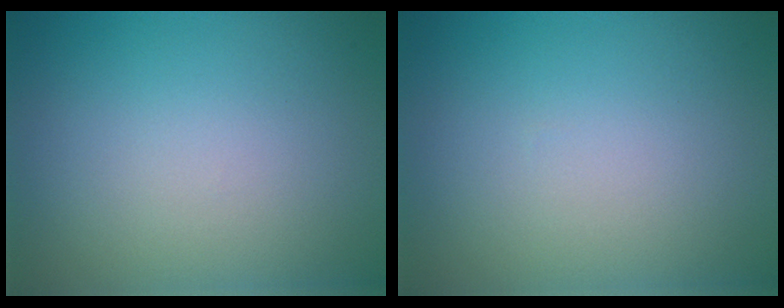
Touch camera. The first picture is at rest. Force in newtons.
{"total": 0.0}